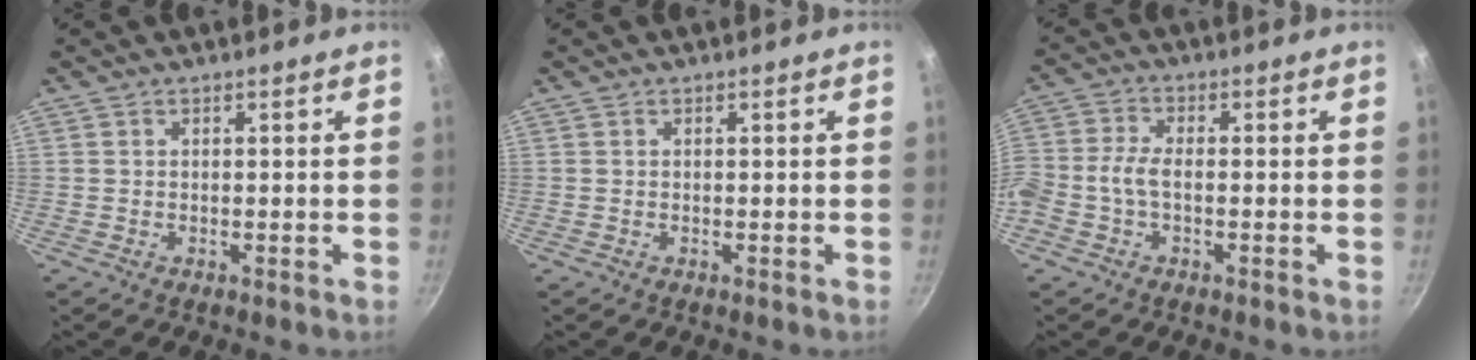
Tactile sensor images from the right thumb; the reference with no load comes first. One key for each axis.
{"total": 0.0}
{"total": 6.3, "fx": -1.6, "fy": 3.9, "fz": 4.7, "tx": -0.107, "ty": 0.026, "tz": -0.046}